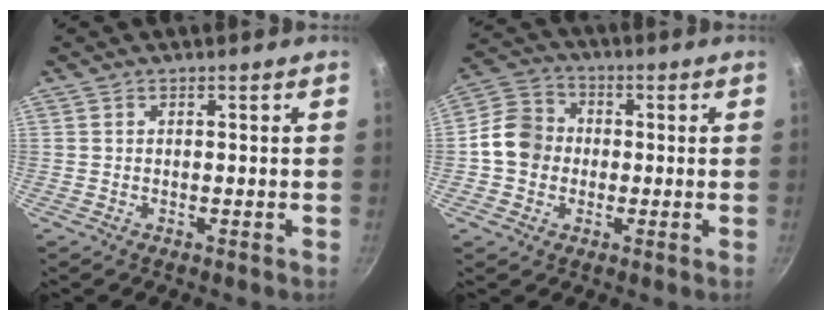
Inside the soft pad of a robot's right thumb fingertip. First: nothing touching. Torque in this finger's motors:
{"motor_torque": [0.93, 1.59, 0.52, -0.72, 0.04]}